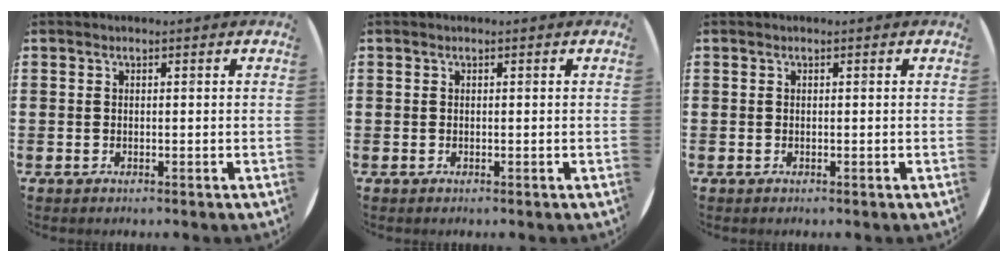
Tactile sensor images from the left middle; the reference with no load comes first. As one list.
[{"total": 0.0}, {"total": 0.0}]